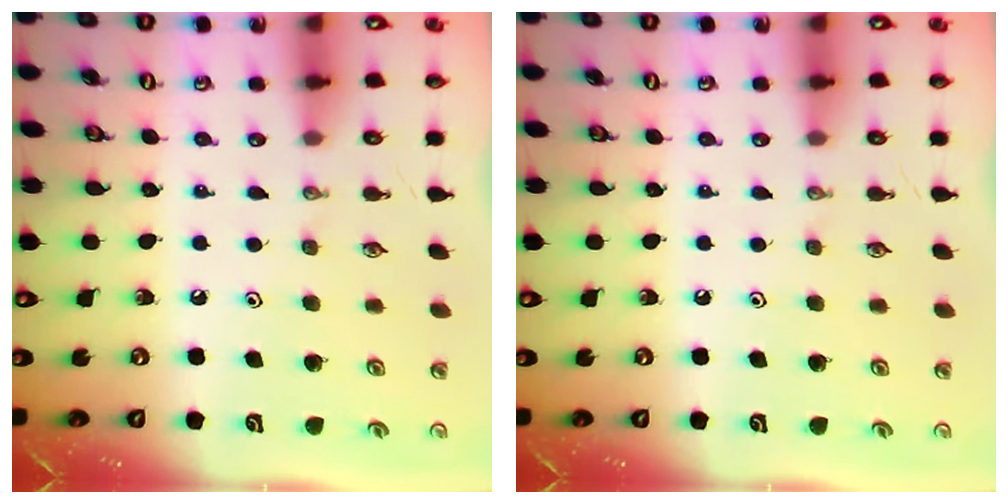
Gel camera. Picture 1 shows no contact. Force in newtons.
{"total": 0.0}